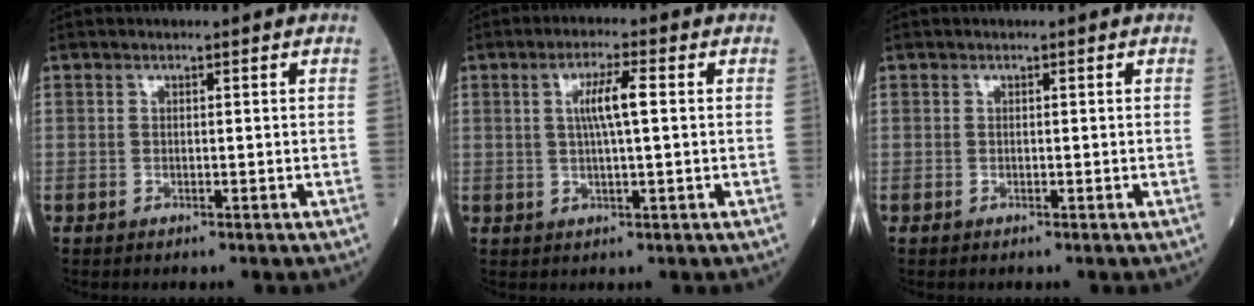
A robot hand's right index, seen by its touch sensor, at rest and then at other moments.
{"total": 4.9, "force": [0.9, 0.2, 4.9], "torque": [-0.090, 0.004, 0.015]}
{"total": 0.0}